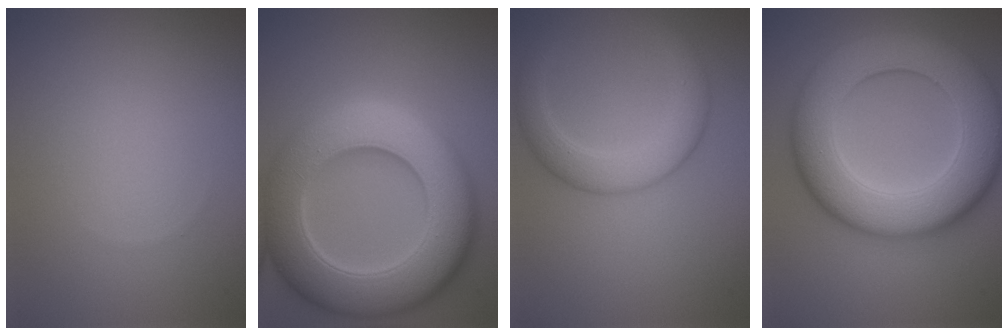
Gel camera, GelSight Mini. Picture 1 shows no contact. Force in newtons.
{"total": 12.3, "press": 12.2, "slide": 1.1}
{"total": 4.2, "press": 4.2, "slide": 0.1}
{"total": 11.9, "press": 11.9, "slide": 0.1}